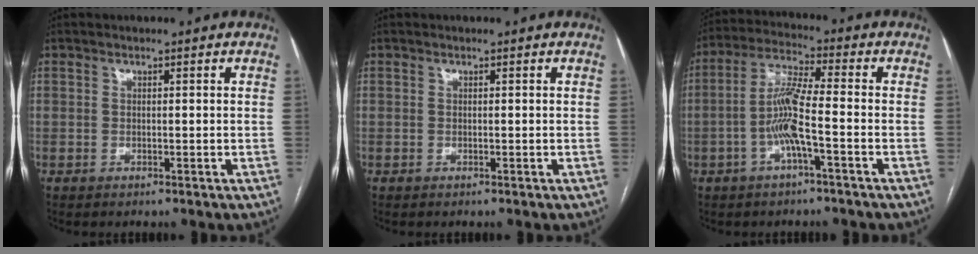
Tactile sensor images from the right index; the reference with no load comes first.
{"total": 0.0}
{"total": 7.8, "force": [-2.3, 0.5, 7.5], "torque": [-0.155, 0.014, -0.048]}